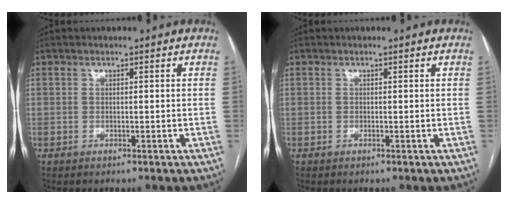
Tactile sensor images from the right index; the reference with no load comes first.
{"total": 0.0}